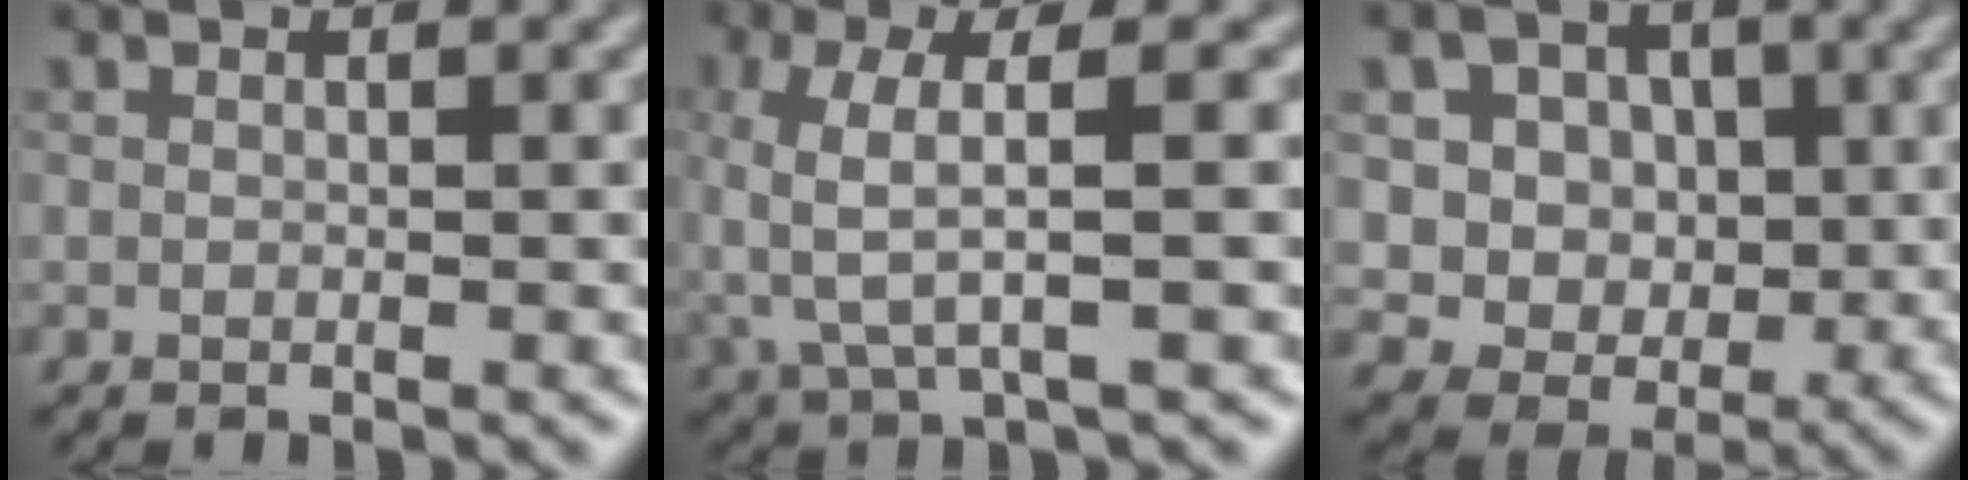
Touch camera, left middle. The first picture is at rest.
{"total": 5.1, "force": [0.1, 1.5, 4.8], "torque": [-0.116, 0.000, 0.003]}
{"total": 8.3, "force": [2.8, 6.7, 4.1], "torque": [-0.063, 0.002, 0.043]}